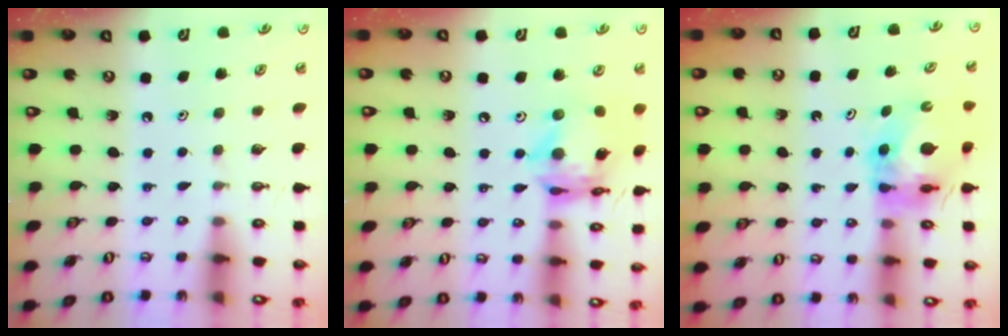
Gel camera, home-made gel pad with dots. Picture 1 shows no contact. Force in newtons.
{"total": 14.8, "press": 14.7, "slide": 1.3}
{"total": 9.5, "press": 9.5, "slide": 0.9}